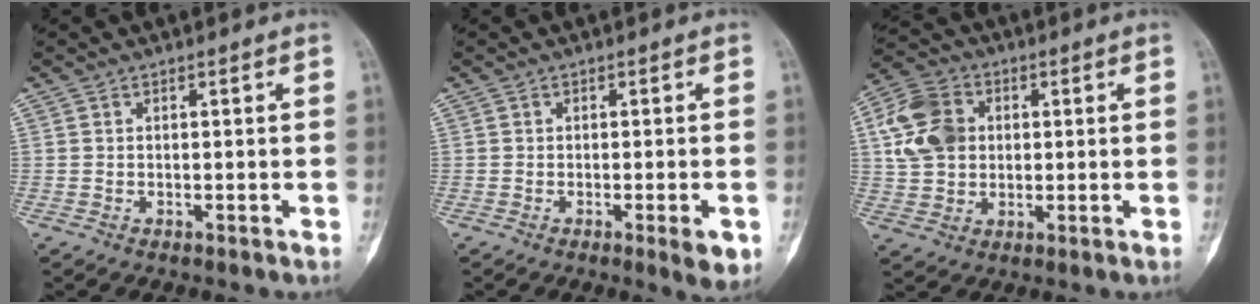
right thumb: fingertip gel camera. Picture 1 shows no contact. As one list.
[{"total": 4.3, "force": [-1.6, 0.9, 3.9], "torque": [-0.047, -0.004, -0.020]}, {"total": 11.6, "force": [2.1, 9.0, 7.1], "torque": [-0.124, 0.011, 0.033]}]